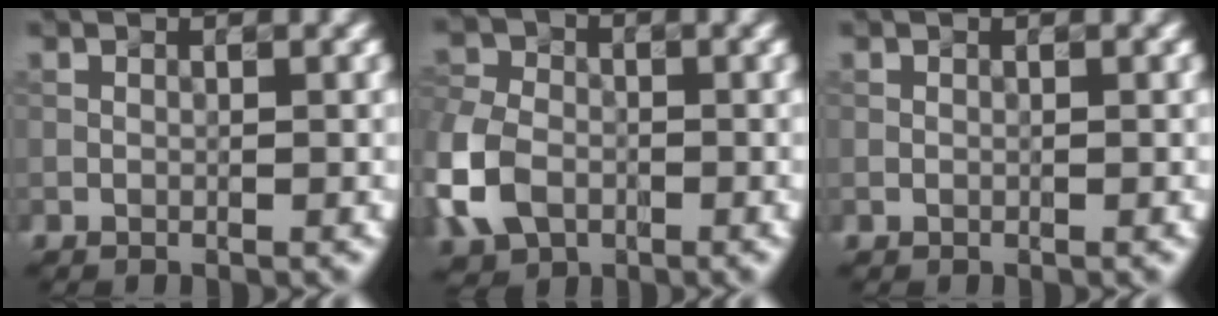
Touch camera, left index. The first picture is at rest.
{"total": 7.9, "force": [-2.7, 5.7, 4.8], "torque": [-0.131, -0.011, -0.068]}
{"total": 0.0}